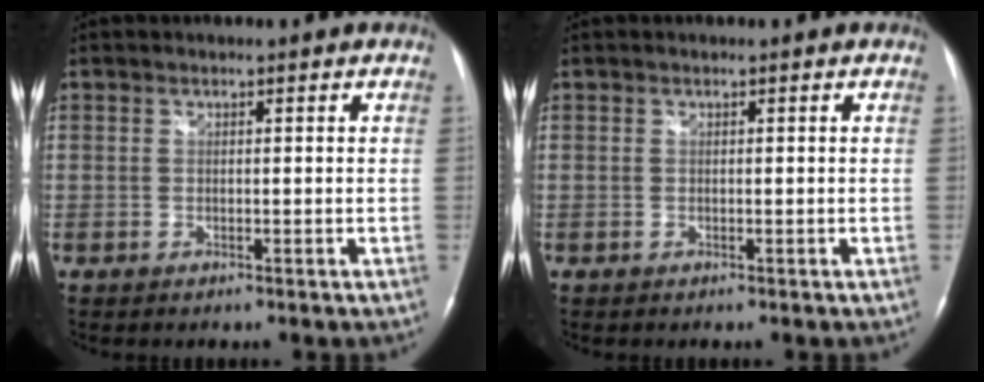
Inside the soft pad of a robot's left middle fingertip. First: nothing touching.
{"total": 0.0}